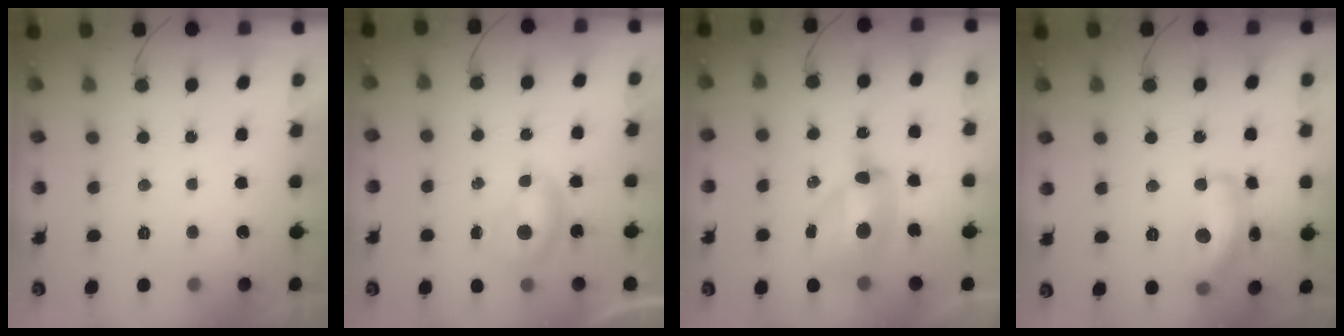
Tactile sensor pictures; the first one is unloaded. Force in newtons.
{"total": 5.1, "press": 5.1, "slide": 0.6}
{"total": 11.3, "press": 11.2, "slide": 1.1}
{"total": 14.1, "press": 14.0, "slide": 0.8}